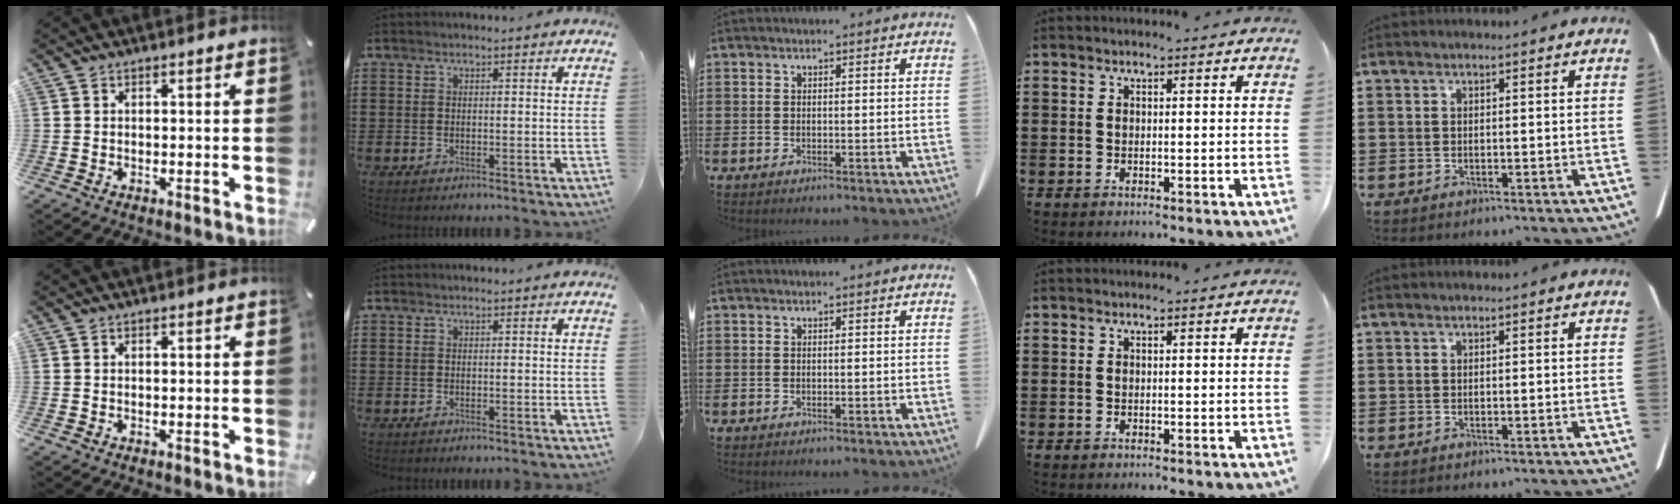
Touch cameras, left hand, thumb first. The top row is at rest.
{}